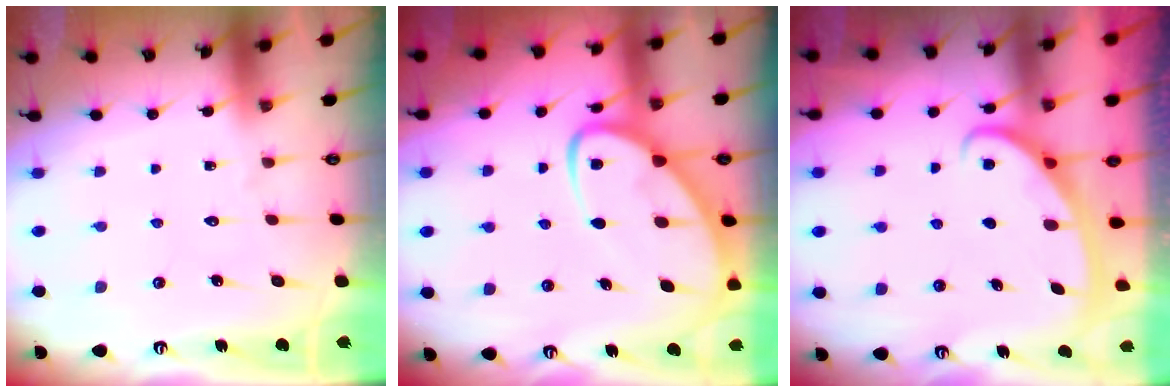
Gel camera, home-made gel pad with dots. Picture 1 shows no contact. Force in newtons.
{"total": 10.0, "press": 10.0, "slide": 0.8}
{"total": 2.8, "press": 2.8, "slide": 0.4}